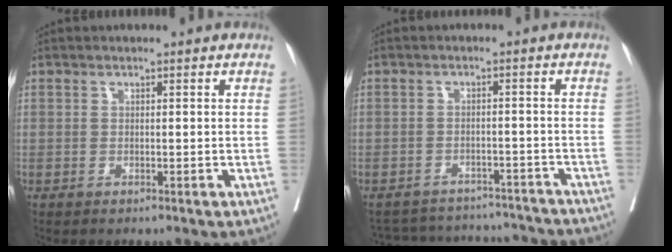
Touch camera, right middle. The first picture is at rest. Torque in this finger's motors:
{"motor_torque": [-0.55, -0.60, -0.22, -0.03]}